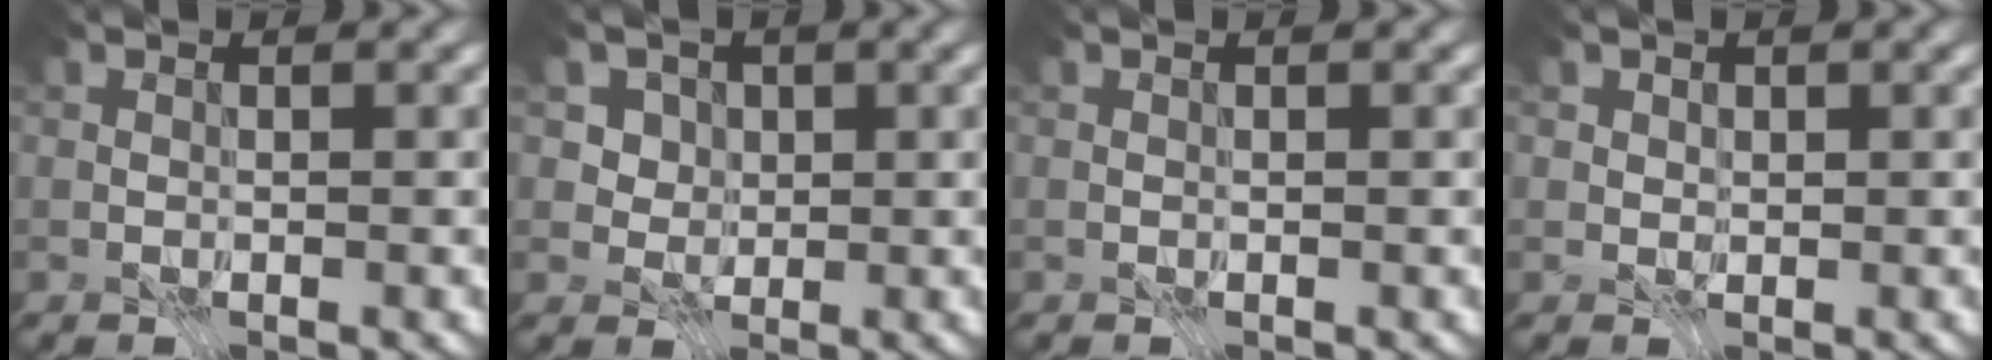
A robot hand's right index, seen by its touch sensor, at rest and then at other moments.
{"total": 3.4, "force": [1.0, 3.0, 1.2], "torque": [-0.029, -0.017, 0.021]}
{"total": 0.0}
{"total": 1.3, "force": [0.6, 1.0, 0.4], "torque": [-0.012, -0.010, 0.022]}